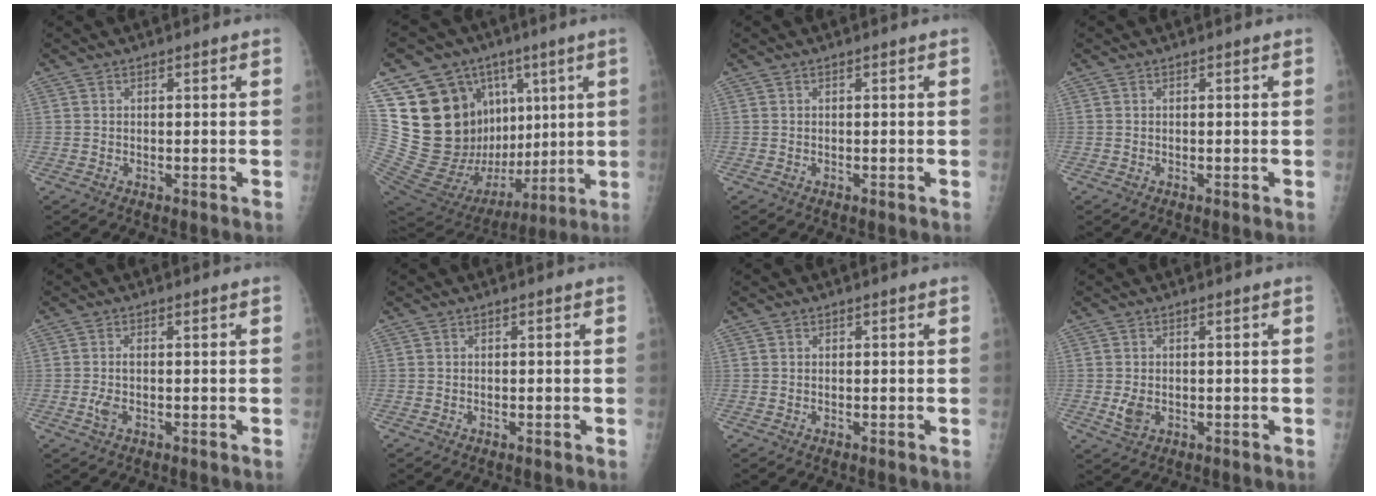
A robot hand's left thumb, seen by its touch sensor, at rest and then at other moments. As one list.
[{"total": 28.8, "force": [7.4, 20.1, 19.3], "torque": [-0.301, 0.004, 0.151]}, {"total": 0.0}, {"total": 0.0}, {"total": 2.3, "force": [-0.5, 0.9, 2.1], "torque": [-0.057, 0.005, -0.009]}, {"total": 0.0}, {"total": 0.0}, {"total": 2.5, "force": [-0.2, 1.8, 1.8], "torque": [-0.033, -0.006, 0.000]}]